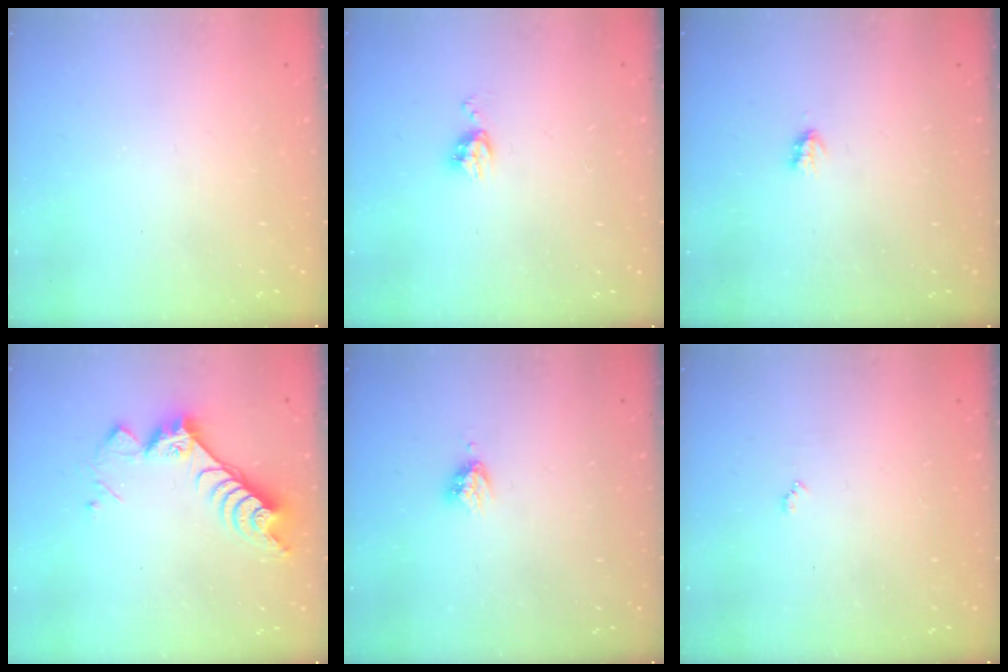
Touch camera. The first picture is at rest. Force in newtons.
{"total": 6.1, "press": 6.1, "slide": 0.6}
{"total": 1.7, "press": 1.7, "slide": 0.3}
{"total": 10.1, "press": 10.0, "slide": 1.0}
{"total": 3.6, "press": 3.5, "slide": 0.5}
{"total": 3.7, "press": 3.7, "slide": 0.4}